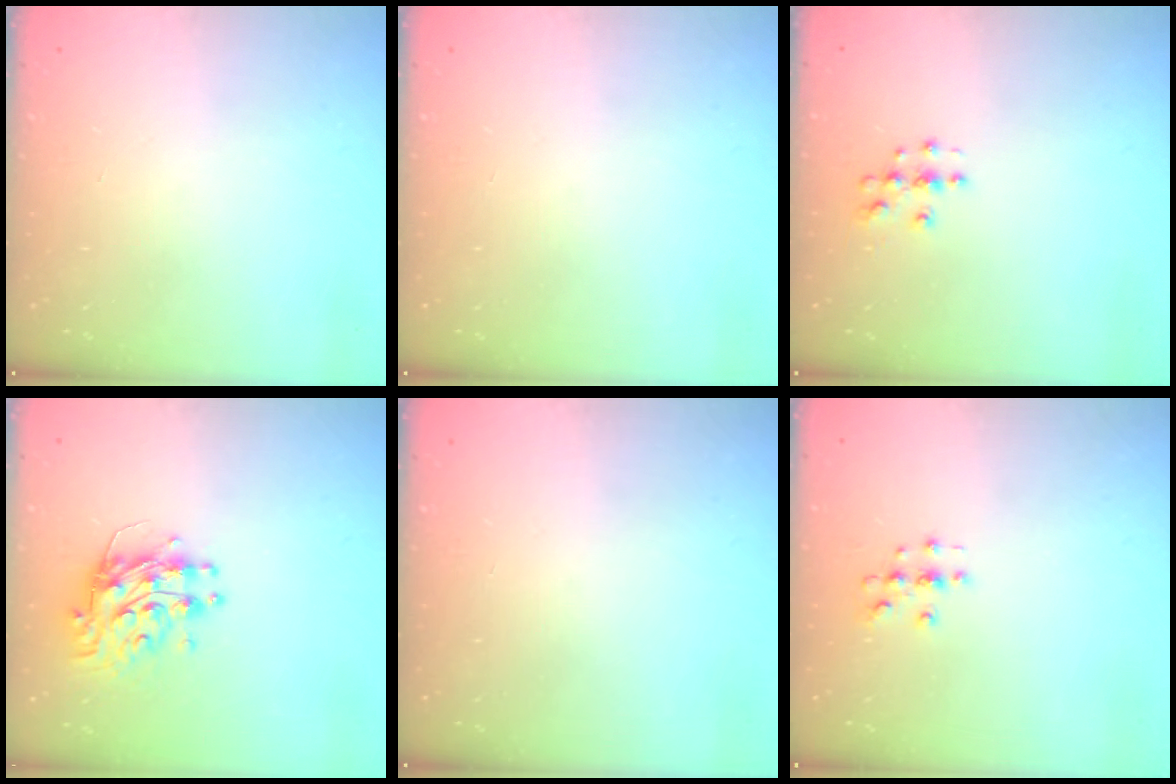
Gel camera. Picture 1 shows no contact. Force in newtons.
{"total": 0.0}
{"total": 3.8, "press": 3.8, "slide": 0.2}
{"total": 9.8, "press": 9.8, "slide": 1.1}
{"total": 0.0}
{"total": 3.0, "press": 3.0, "slide": 0.3}